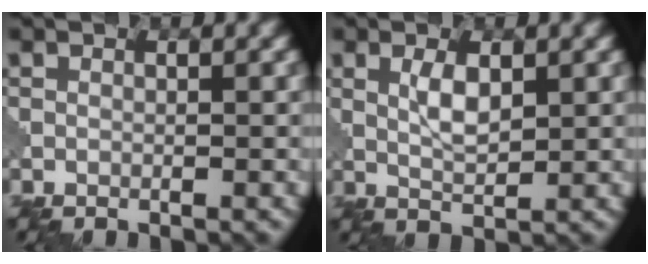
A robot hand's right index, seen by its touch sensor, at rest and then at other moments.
{"total": 2.4, "force": [1.3, 0.8, 1.9], "torque": [-0.044, 0.001, 0.028]}